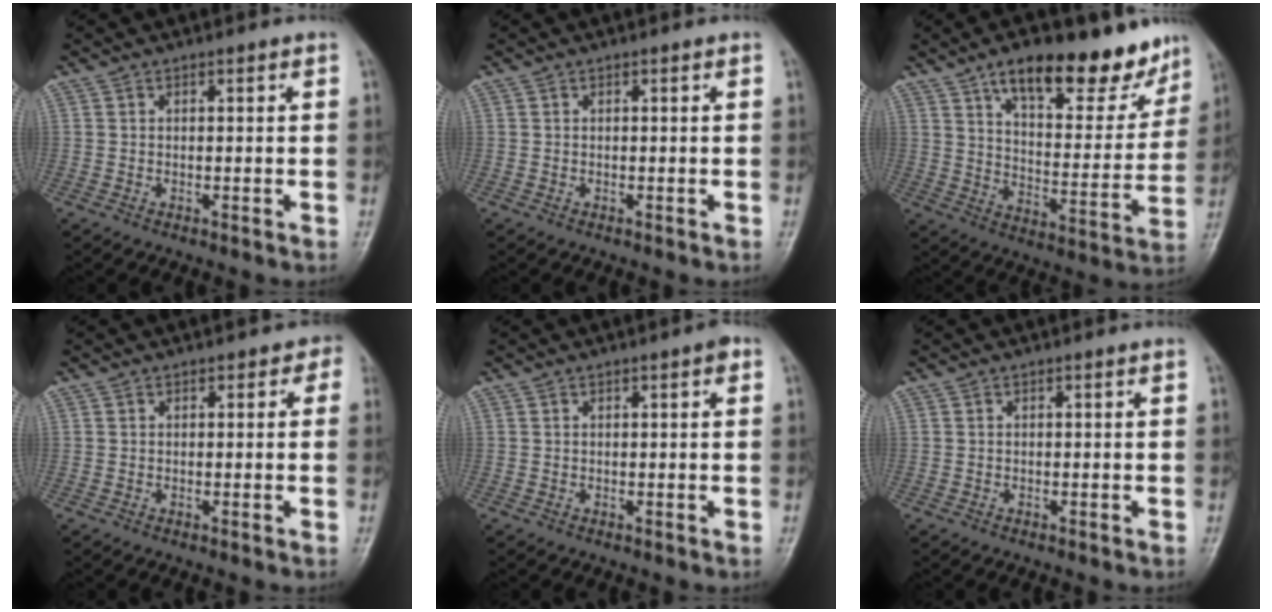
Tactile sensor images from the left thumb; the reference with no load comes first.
{"total": 0.0}
{"total": 19.9, "force": [13.7, 7.8, 12.2], "torque": [-0.122, -0.060, 0.210]}
{"total": 2.1, "force": [0.8, 1.6, 1.1], "torque": [0.011, 0.002, 0.004]}
{"total": 1.4, "force": [0.6, 0.4, 1.2], "torque": [-0.016, 0.002, 0.006]}
{"total": 0.0}